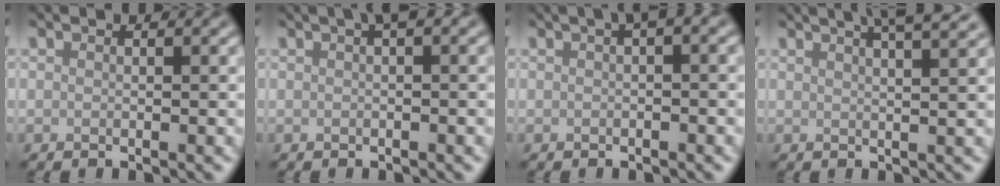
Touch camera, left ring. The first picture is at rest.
{"total": 1.7, "force": [0.7, 0.2, 1.5], "torque": [-0.021, 0.012, 0.012]}
{"total": 2.0, "force": [0.7, 0.3, 1.8], "torque": [-0.021, 0.013, 0.011]}
{"total": 7.1, "force": [4.8, 2.6, 4.6], "torque": [-0.029, 0.047, 0.036]}